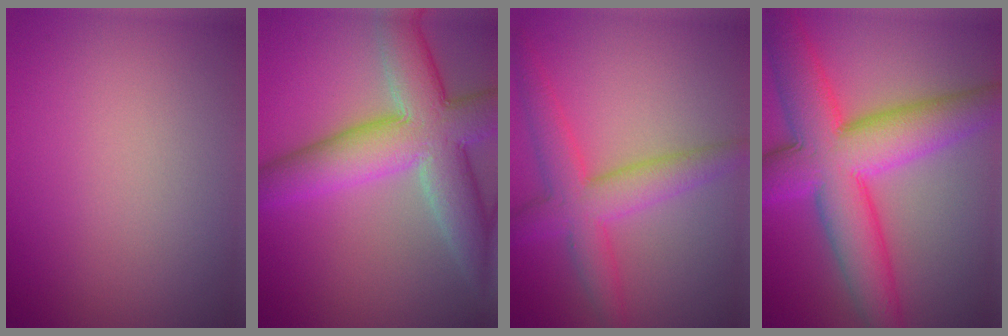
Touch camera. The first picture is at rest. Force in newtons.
{"total": 9.7, "press": 9.7, "slide": 0.7}
{"total": 5.1, "press": 5.1, "slide": 0.1}
{"total": 11.5, "press": 11.5, "slide": 0.2}